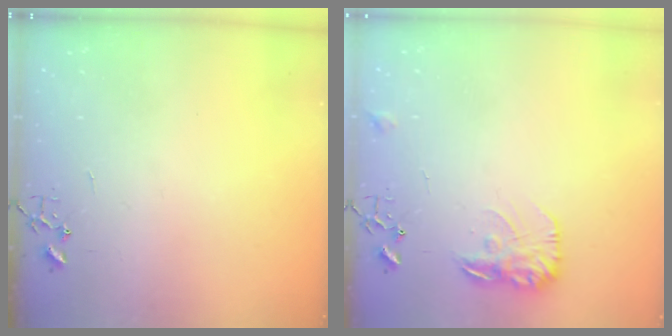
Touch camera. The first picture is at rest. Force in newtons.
{"total": 11.7, "press": 11.7, "slide": 0.4}